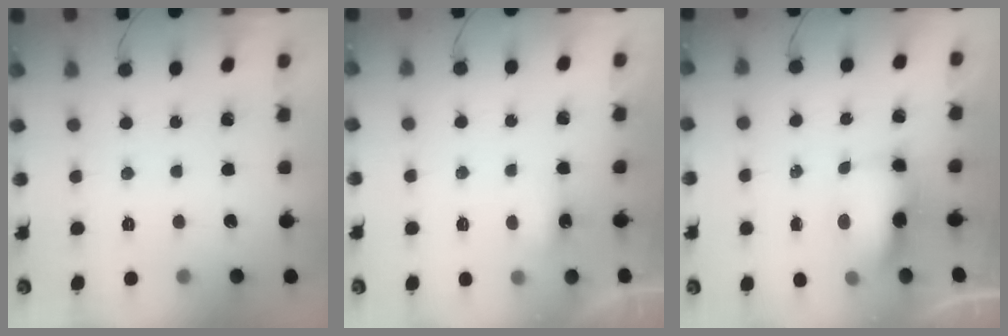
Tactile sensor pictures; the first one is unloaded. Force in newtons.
{"total": 11.2, "press": 4.2, "slide": 10.3}
{"total": 7.2, "press": 7.2, "slide": 0.5}